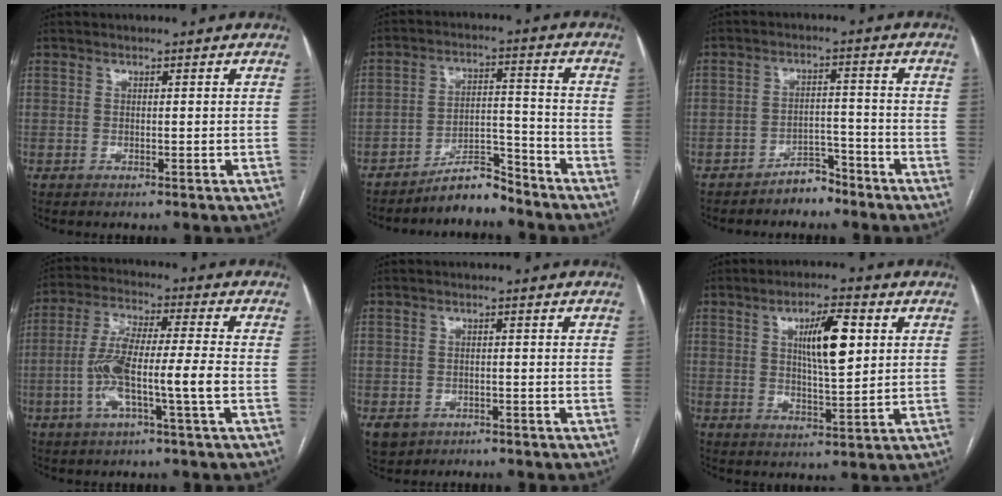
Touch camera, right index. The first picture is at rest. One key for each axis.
{"total": 6.3, "fx": -5.9, "fy": 1.5, "fz": 1.7, "tx": -0.021, "ty": 0.020, "tz": -0.101}
{"total": 4.2, "fx": -3.6, "fy": 1.9, "fz": 0.9, "tx": -0.011, "ty": 0.008, "tz": -0.056}
{"total": 11.0, "fx": -2.7, "fy": 0.3, "fz": 10.7, "tx": -0.214, "ty": 0.010, "tz": -0.056}
{"total": 6.5, "fx": -3.6, "fy": 5.0, "fz": 2.0, "tx": -0.049, "ty": -0.001, "tz": -0.048}
{"total": 8.9, "fx": 2.6, "fy": 1.9, "fz": 8.3, "tx": -0.143, "ty": 0.006, "tz": 0.049}